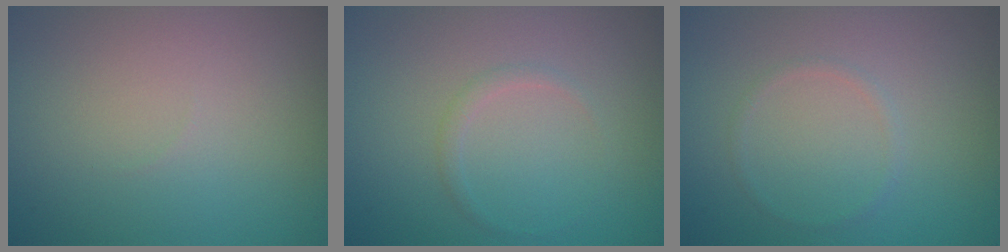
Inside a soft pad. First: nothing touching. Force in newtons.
{"total": 1.0, "press": 1.0, "slide": 0.1}
{"total": 0.7, "press": 0.7, "slide": 0.1}